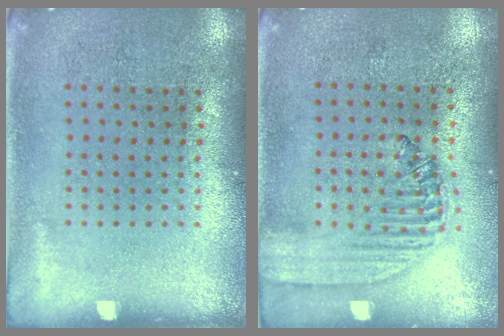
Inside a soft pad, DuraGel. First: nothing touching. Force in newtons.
{"total": 1.5, "press": 1.4, "slide": 0.5}